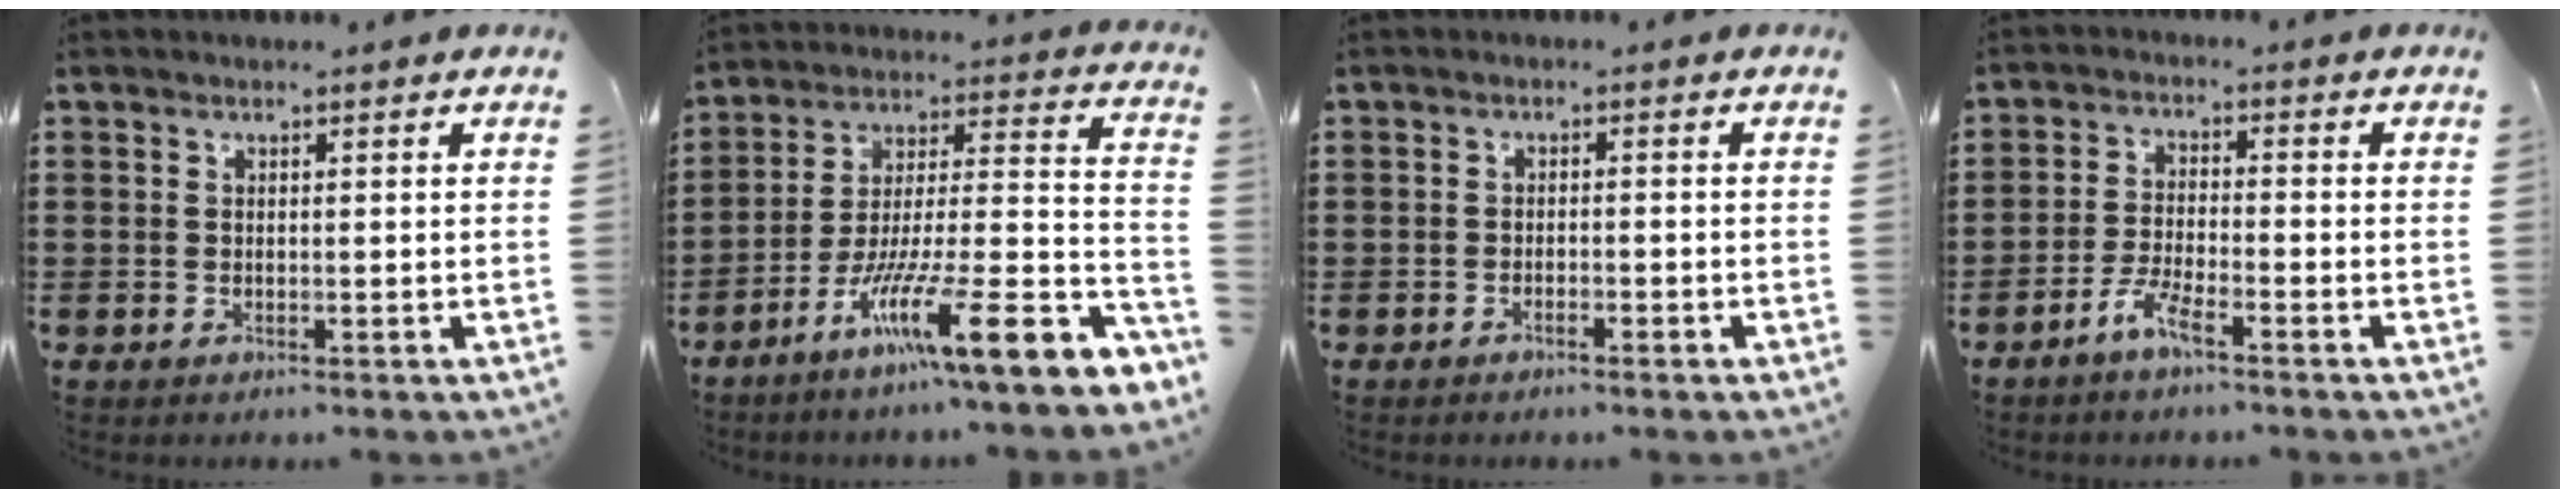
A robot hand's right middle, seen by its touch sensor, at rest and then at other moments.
{"total": 14.5, "force": [-9.2, 0.9, 11.1], "torque": [-0.172, -0.005, -0.165]}
{"total": 1.2, "force": [-1.1, 0.1, 0.5], "torque": [-0.012, -0.001, -0.021]}
{"total": 4.1, "force": [-3.0, 0.5, 2.8], "torque": [-0.067, -0.001, -0.060]}